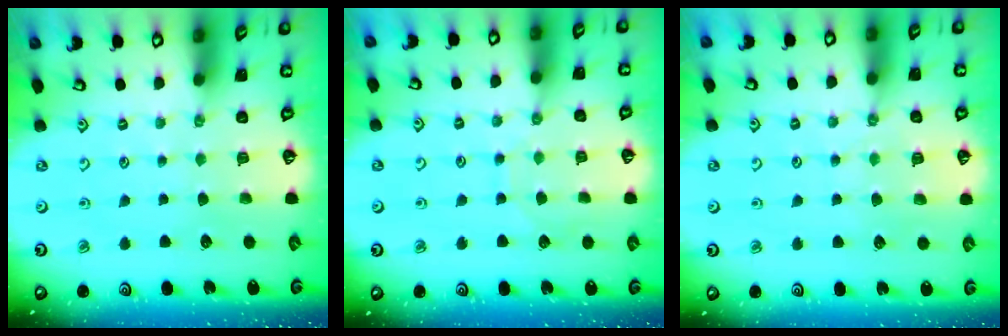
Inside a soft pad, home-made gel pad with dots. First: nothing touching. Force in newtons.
{"total": 6.8, "press": 6.8, "slide": 0.1}
{"total": 3.9, "press": 3.9, "slide": 0.7}